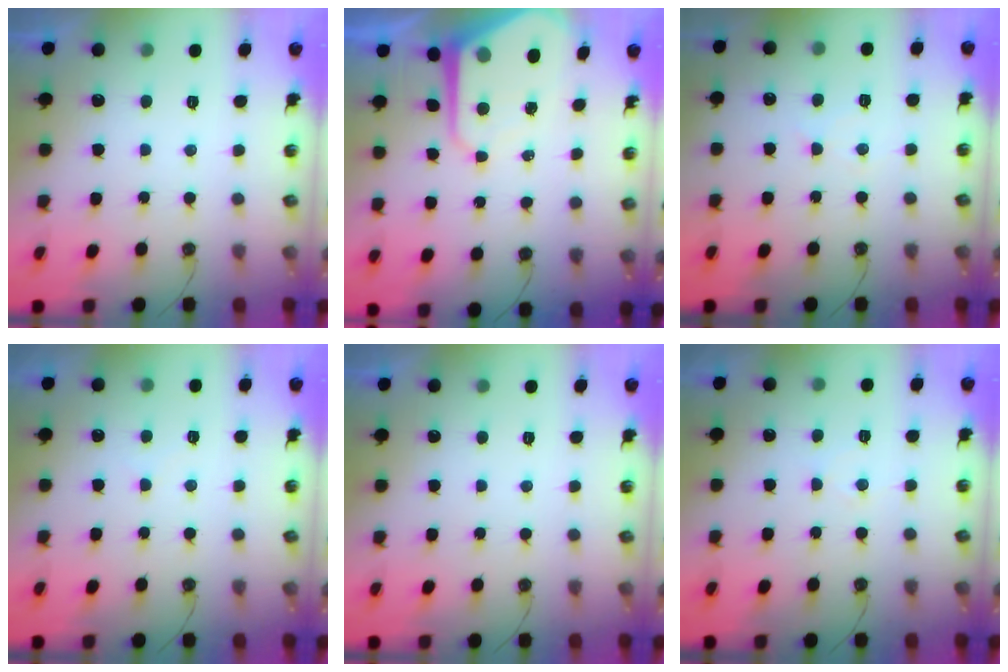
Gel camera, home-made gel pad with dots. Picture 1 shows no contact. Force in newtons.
{"total": 9.1, "press": 9.1, "slide": 0.9}
{"total": 5.8, "press": 5.8, "slide": 1.0}
{"total": 3.0, "press": 3.0, "slide": 0.5}
{"total": 0.0}
{"total": 4.0, "press": 3.9, "slide": 0.6}